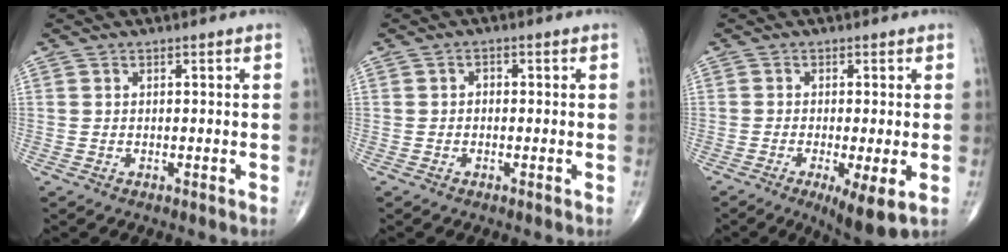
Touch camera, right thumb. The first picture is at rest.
{"total": 1.2, "force": [-0.1, 0.9, 0.8], "torque": [-0.005, 0.006, -0.006]}
{"total": 7.5, "force": [-2.4, 1.7, 7.0], "torque": [-0.117, -0.020, -0.039]}